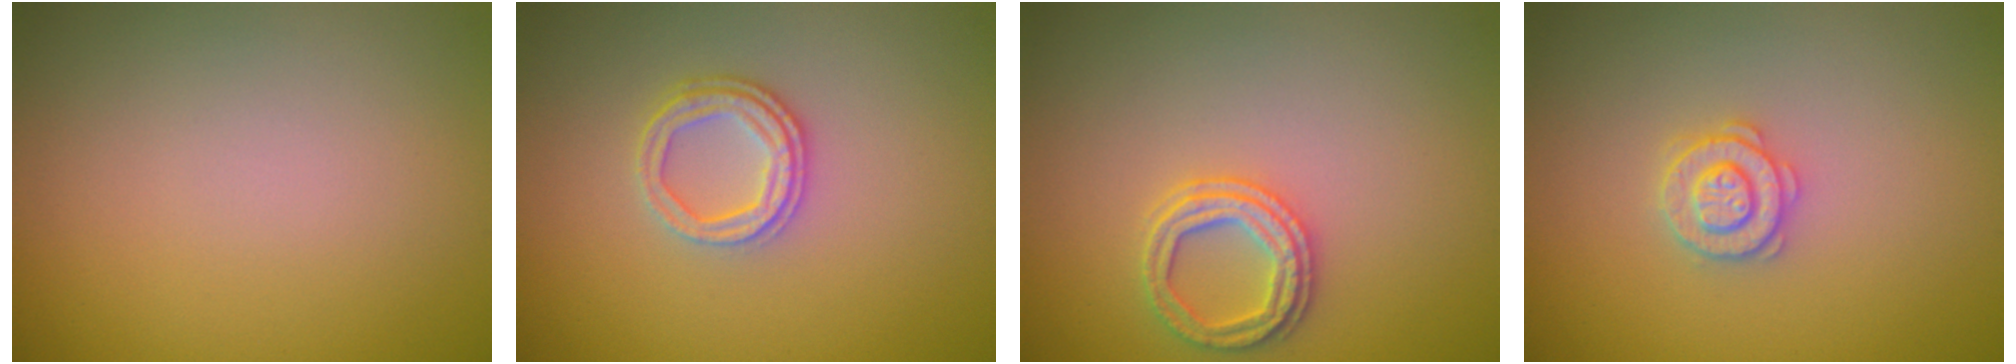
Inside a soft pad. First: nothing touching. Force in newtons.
{"total": 2.6, "press": 2.3, "slide": 1.1}
{"total": 2.4, "press": 2.4, "slide": 0.2}
{"total": 2.6, "press": 2.5, "slide": 0.5}